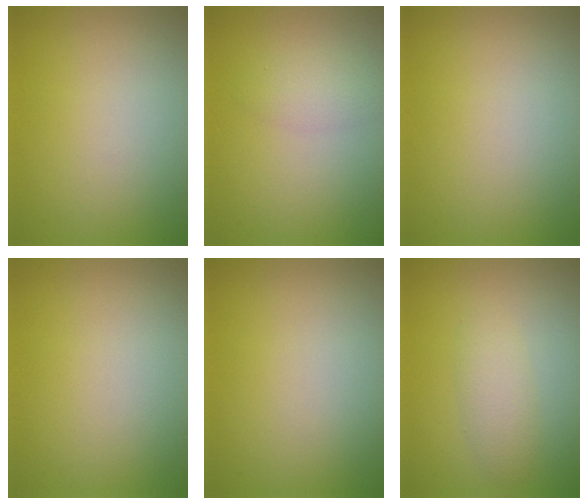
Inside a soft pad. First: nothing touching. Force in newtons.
{"total": 2.0, "press": 2.0, "slide": 0.1}
{"total": 0.0}
{"total": 0.0}
{"total": 0.0}
{"total": 2.1, "press": 2.1, "slide": 0.1}